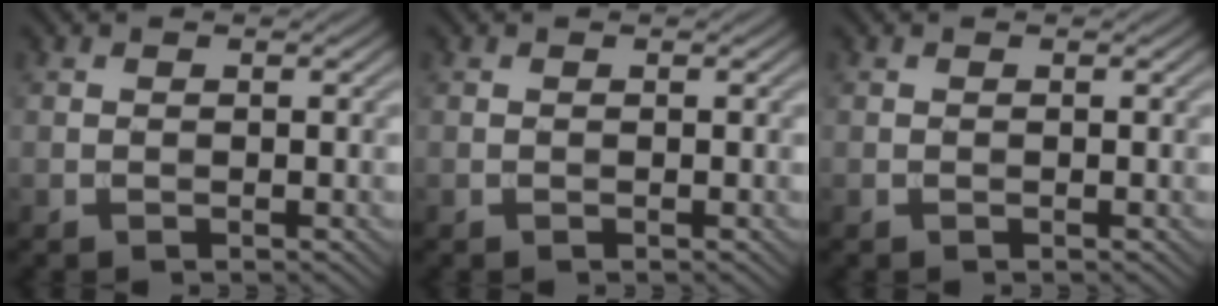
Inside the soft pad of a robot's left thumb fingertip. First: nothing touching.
{"total": 0.0}
{"total": 0.0}